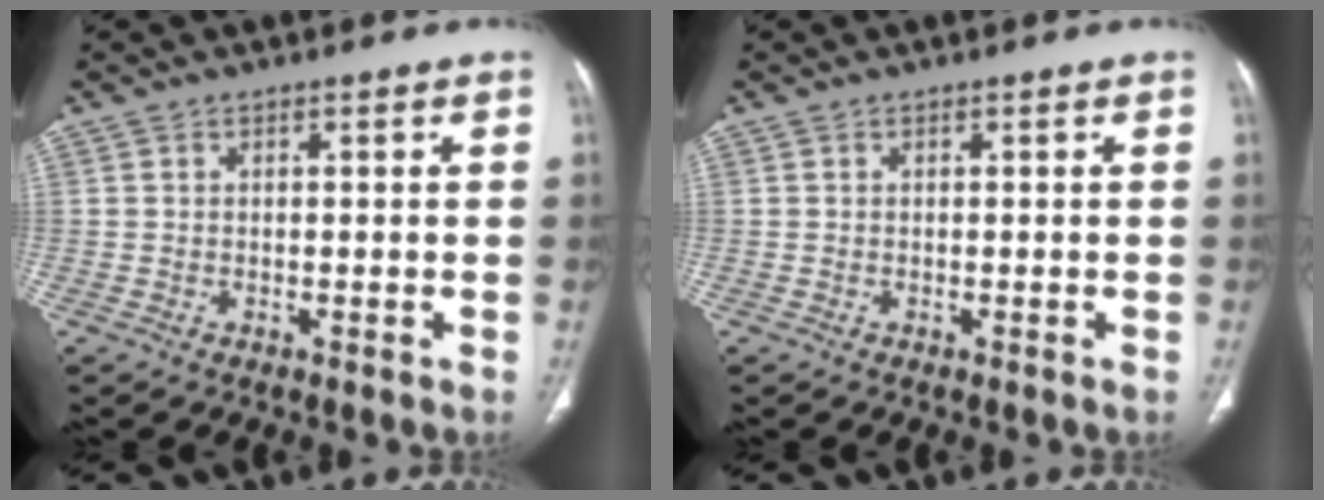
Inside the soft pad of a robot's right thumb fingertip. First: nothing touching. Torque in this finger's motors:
{"motor_torque": [-0.08, 0.08, -0.03, 0.02, 0.00]}